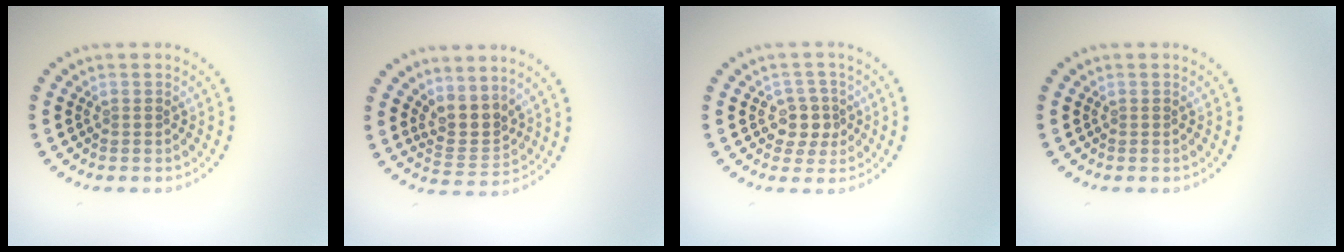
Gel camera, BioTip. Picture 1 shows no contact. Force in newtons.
{"total": 2.8, "press": 2.1, "slide": 1.9}
{"total": 2.4, "press": 2.1, "slide": 1.0}
{"total": 0.0}